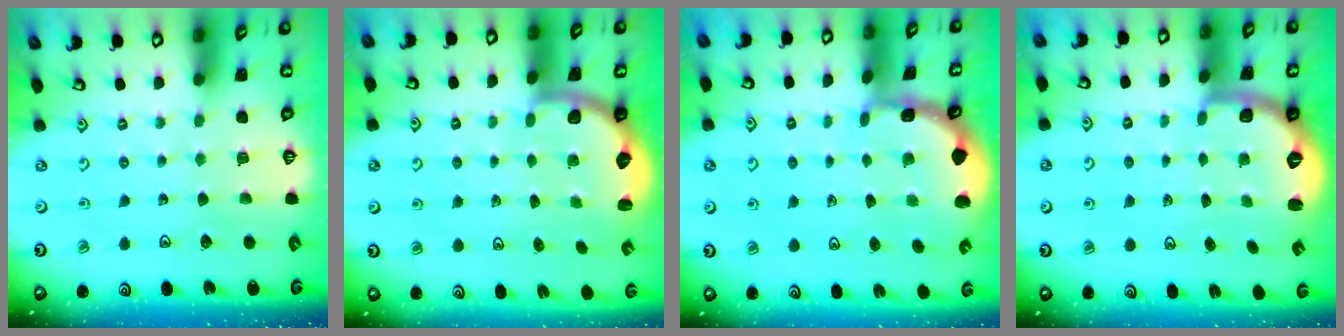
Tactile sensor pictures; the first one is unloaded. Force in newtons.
{"total": 2.4, "press": 2.1, "slide": 1.3}
{"total": 1.4, "press": 1.4, "slide": 0.1}
{"total": 2.6, "press": 1.6, "slide": 2.1}